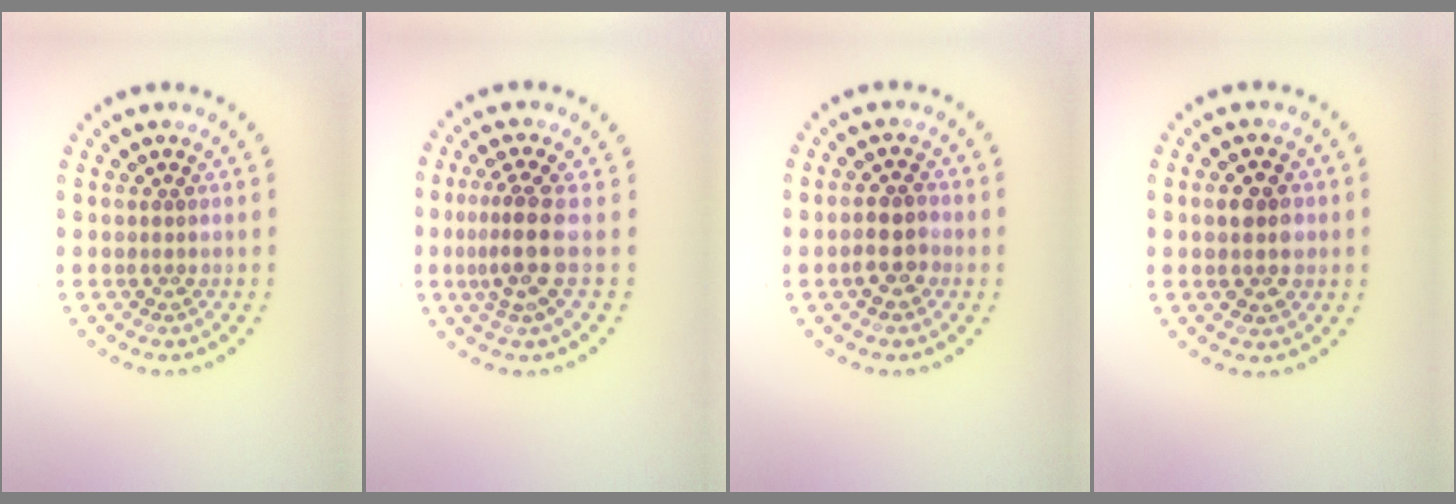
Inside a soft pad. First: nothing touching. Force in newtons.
{"total": 3.2, "press": 2.4, "slide": 2.1}
{"total": 2.3, "press": 2.2, "slide": 0.8}
{"total": 3.8, "press": 3.8, "slide": 0.2}